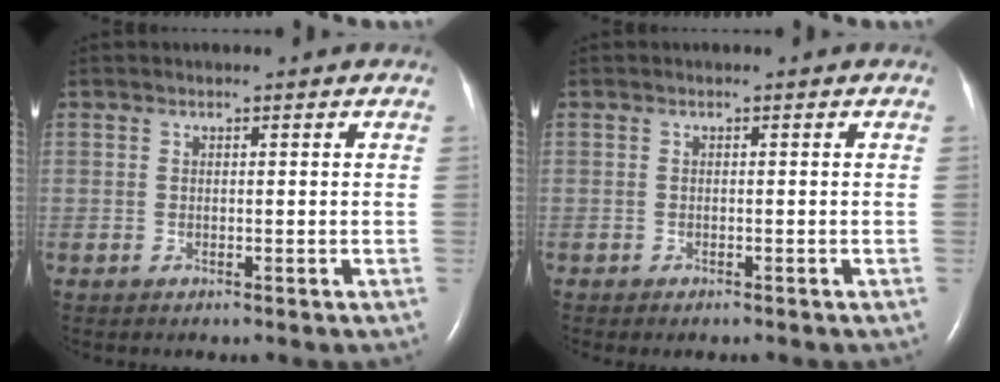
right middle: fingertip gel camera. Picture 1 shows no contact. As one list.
[{"total": 0.9, "force": [-0.7, 0.3, 0.4], "torque": [-0.008, -0.002, -0.008]}]